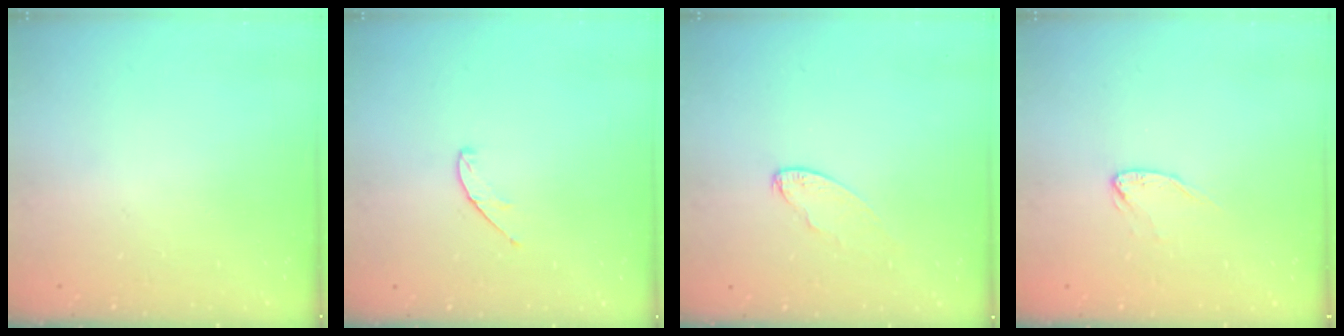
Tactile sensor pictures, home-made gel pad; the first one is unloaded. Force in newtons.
{"total": 4.4, "press": 4.3, "slide": 0.3}
{"total": 4.8, "press": 4.8, "slide": 0.3}
{"total": 4.0, "press": 3.9, "slide": 0.4}